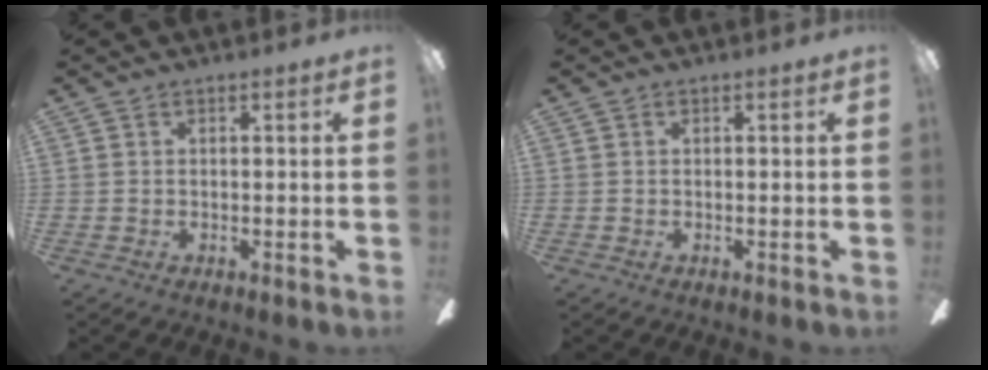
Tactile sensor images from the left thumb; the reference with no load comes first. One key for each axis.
{"total": 0.0}